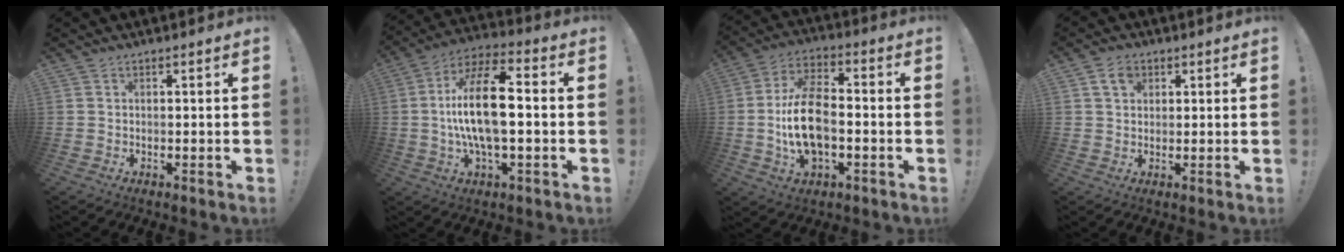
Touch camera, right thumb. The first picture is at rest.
{"total": 17.6, "force": [-0.5, 6.7, 16.3], "torque": [-0.300, 0.004, -0.013]}
{"total": 15.4, "force": [-2.4, 8.9, 12.3], "torque": [-0.230, 0.012, -0.043]}
{"total": 4.7, "force": [2.0, 3.5, 2.5], "torque": [-0.035, 0.002, 0.035]}